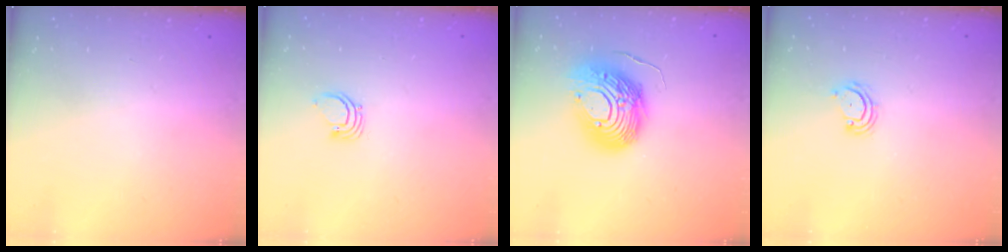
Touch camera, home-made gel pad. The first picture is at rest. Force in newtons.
{"total": 2.3, "press": 2.3, "slide": 0.1}
{"total": 16.1, "press": 16.1, "slide": 1.4}
{"total": 4.5, "press": 4.5, "slide": 0.4}